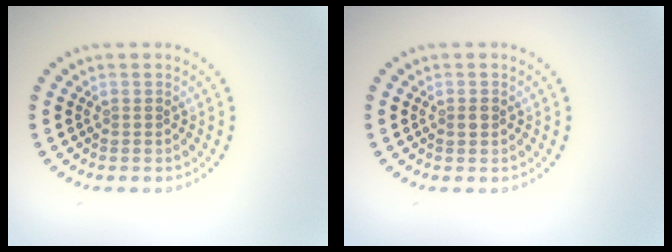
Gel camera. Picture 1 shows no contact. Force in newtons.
{"total": 1.0, "press": 1.0, "slide": 0.1}